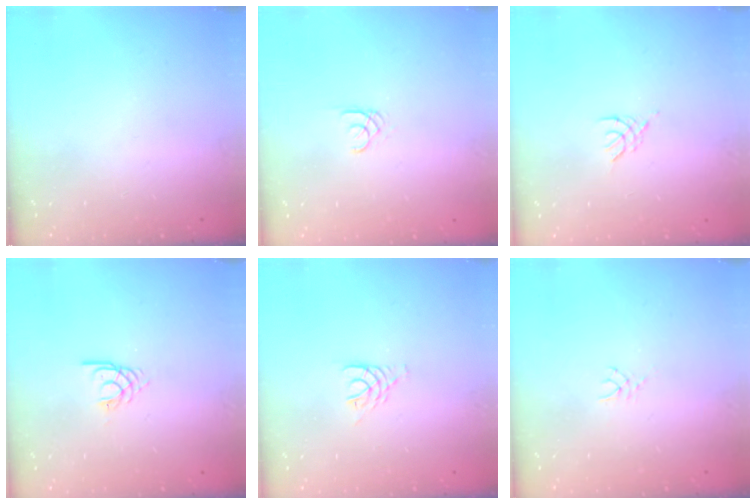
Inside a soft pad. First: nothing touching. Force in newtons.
{"total": 1.8, "press": 1.7, "slide": 0.2}
{"total": 2.6, "press": 2.5, "slide": 0.6}
{"total": 2.1, "press": 2.1, "slide": 0.3}
{"total": 4.4, "press": 4.4, "slide": 0.6}
{"total": 2.1, "press": 2.1, "slide": 0.3}